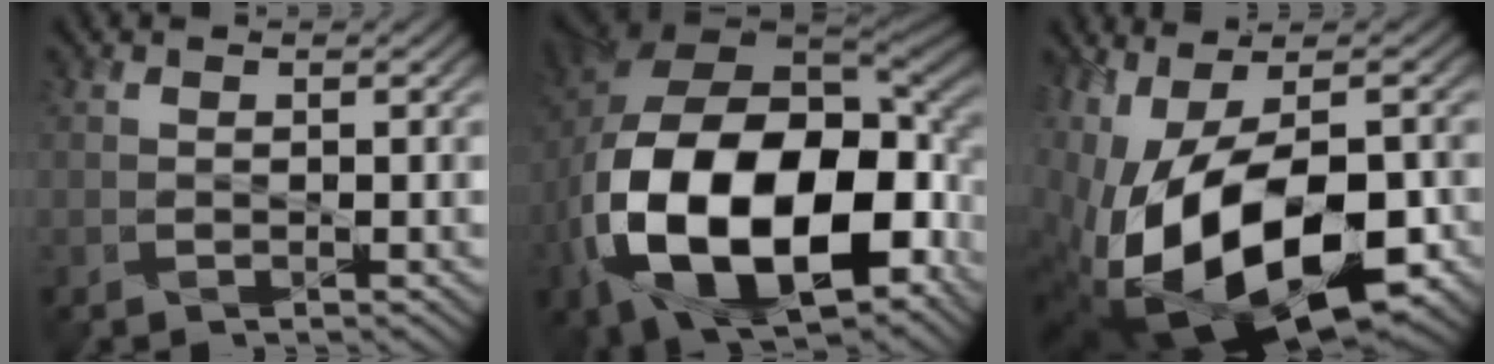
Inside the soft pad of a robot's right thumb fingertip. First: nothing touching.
{"total": 21.3, "force": [-5.6, 12.5, 16.4], "torque": [-0.370, -0.042, -0.078]}
{"total": 20.3, "force": [-7.1, 9.6, 16.5], "torque": [-0.330, -0.036, -0.105]}